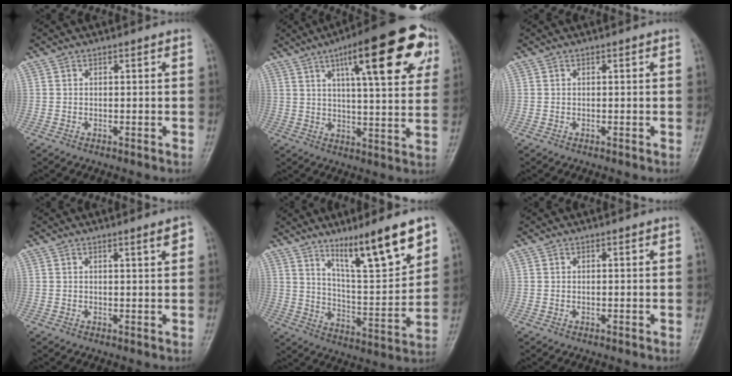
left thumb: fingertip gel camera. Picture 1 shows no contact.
{"total": 21.9, "force": [9.7, 6.0, 18.7], "torque": [-0.234, -0.007, 0.132]}
{"total": 0.0}
{"total": 2.3, "force": [1.2, 0.2, 2.0], "torque": [-0.026, -0.005, 0.017]}
{"total": 16.5, "force": [10.3, 2.9, 12.6], "torque": [-0.181, -0.061, 0.179]}
{"total": 0.5, "force": [0.2, 0.2, 0.4], "torque": [-0.007, 0.003, 0.005]}